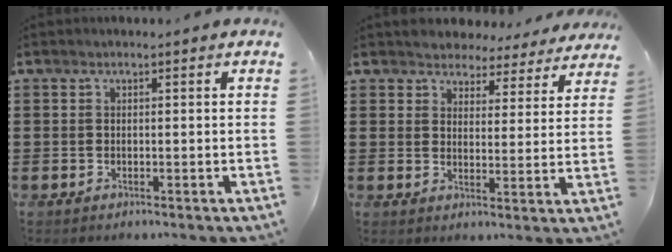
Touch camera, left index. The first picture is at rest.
{"total": 4.3, "force": [4.2, 1.0, -0.3], "torque": [-0.011, -0.025, 0.071]}